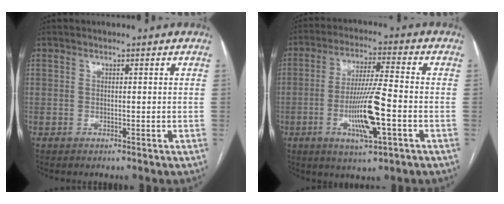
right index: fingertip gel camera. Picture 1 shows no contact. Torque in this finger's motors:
{"motor_torque": [0.28, -0.02, 0.36, 0.14]}